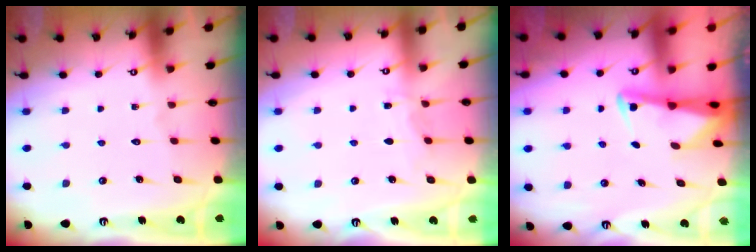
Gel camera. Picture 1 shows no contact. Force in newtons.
{"total": 4.3, "press": 4.2, "slide": 0.5}
{"total": 2.5, "press": 2.5, "slide": 0.2}